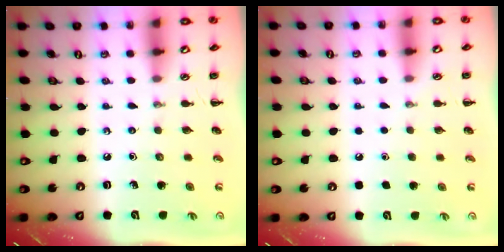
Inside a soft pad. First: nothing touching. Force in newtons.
{"total": 1.6, "press": 1.6, "slide": 0.1}